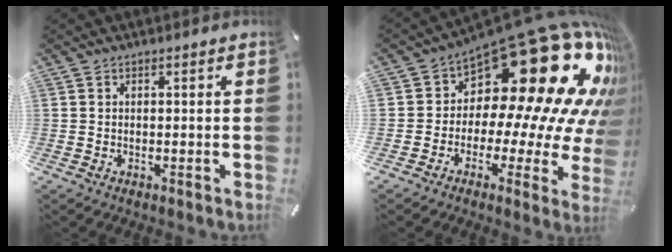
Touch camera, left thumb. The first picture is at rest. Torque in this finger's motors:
{"motor_torque": [1.60, 1.61, 1.45, 0.68, 0.12]}